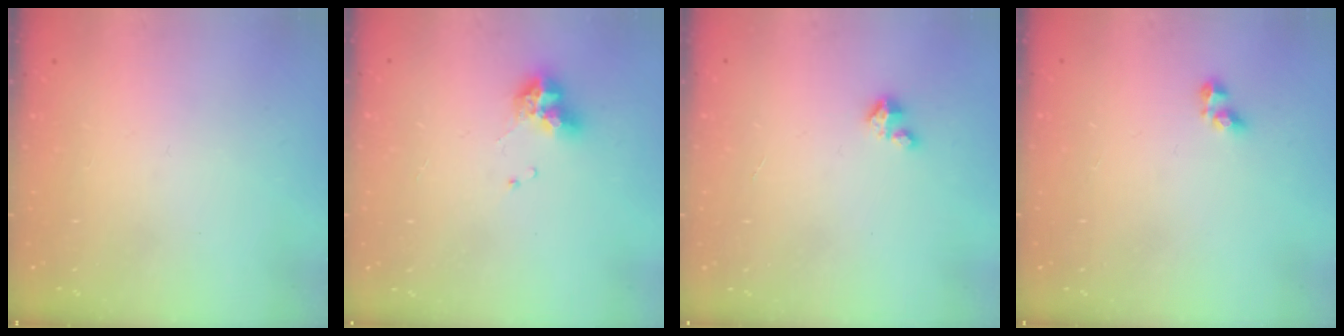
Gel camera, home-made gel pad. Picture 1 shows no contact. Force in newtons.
{"total": 9.6, "press": 9.6, "slide": 0.8}
{"total": 3.4, "press": 3.4, "slide": 0.3}
{"total": 3.1, "press": 3.1, "slide": 0.3}